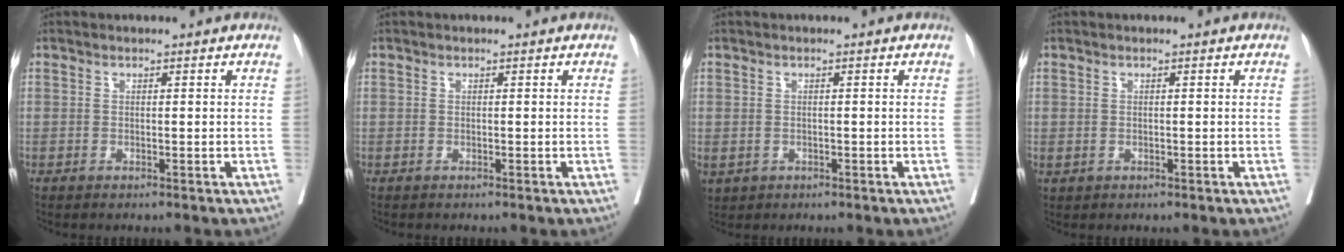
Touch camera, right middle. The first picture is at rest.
{"total": 0.0}
{"total": 3.5, "force": [-1.4, 2.8, 1.6], "torque": [-0.044, -0.003, -0.012]}
{"total": 0.5, "force": [0.0, 0.3, 0.4], "torque": [-0.014, 0.000, 0.006]}